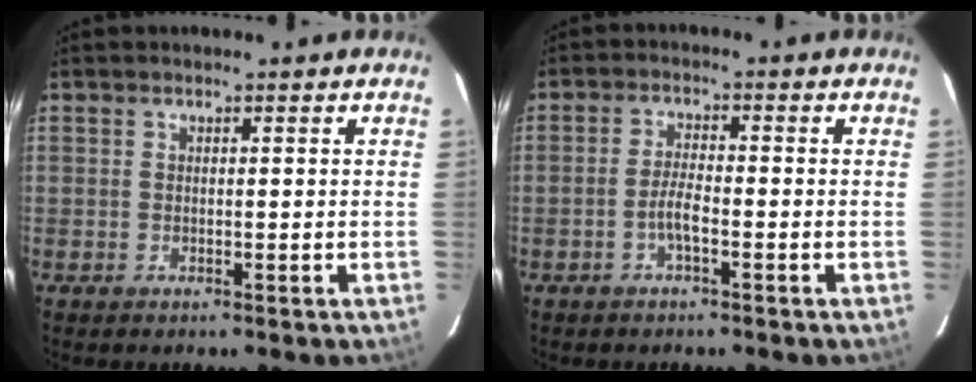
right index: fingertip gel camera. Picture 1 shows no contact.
{"total": 3.1, "force": [-1.6, 0.6, 2.6], "torque": [-0.057, 0.004, -0.032]}